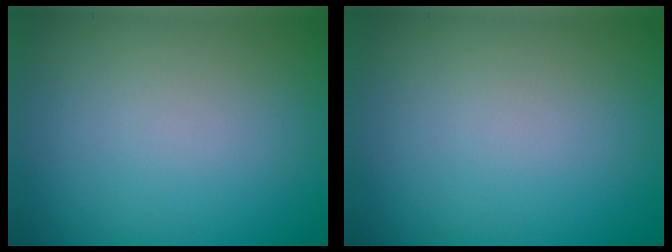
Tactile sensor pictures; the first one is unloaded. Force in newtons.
{"total": 0.0}